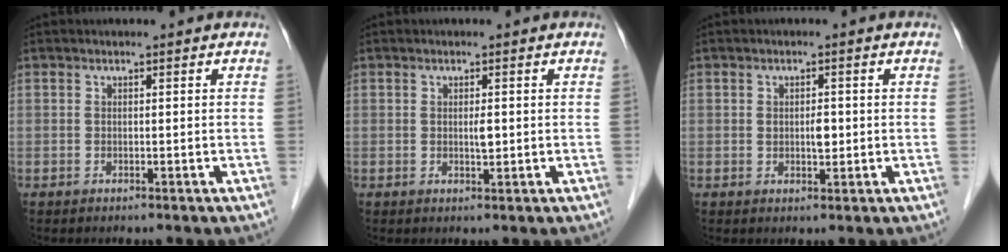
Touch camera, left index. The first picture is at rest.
{"total": 1.2, "force": [0.1, 0.4, 1.1], "torque": [-0.021, -0.003, 0.003]}
{"total": 1.9, "force": [0.0, 0.9, 1.7], "torque": [-0.028, -0.001, 0.002]}